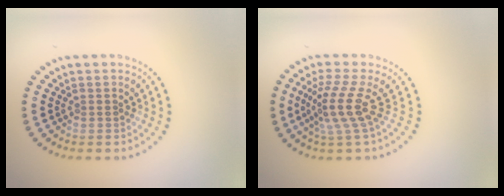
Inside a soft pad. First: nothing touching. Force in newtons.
{"total": 3.9, "press": 2.9, "slide": 2.7}